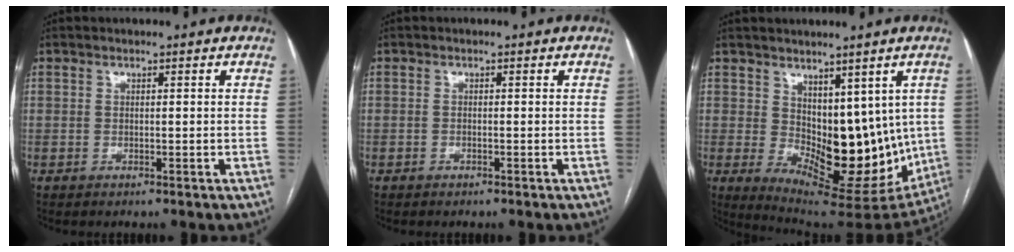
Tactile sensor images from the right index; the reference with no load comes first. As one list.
[{"total": 0.0}, {"total": 14.8, "force": [1.3, 8.0, 12.3], "torque": [-0.167, -0.014, 0.047]}]